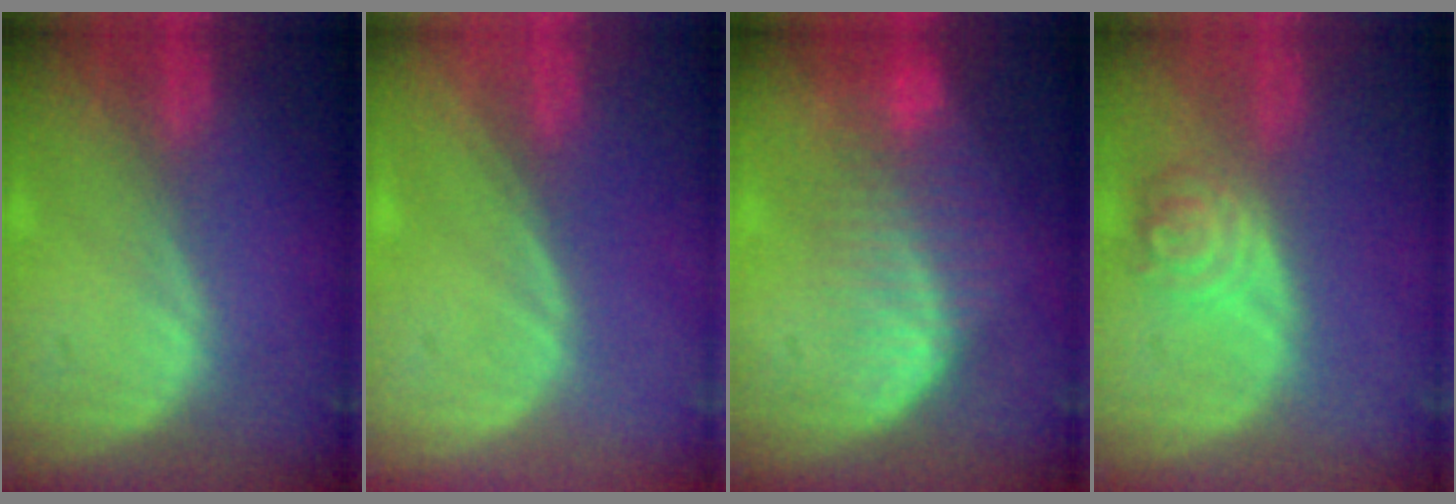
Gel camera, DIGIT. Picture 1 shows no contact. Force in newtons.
{"total": 0.0}
{"total": 8.5, "press": 7.2, "slide": 4.6}
{"total": 4.7, "press": 4.2, "slide": 2.1}